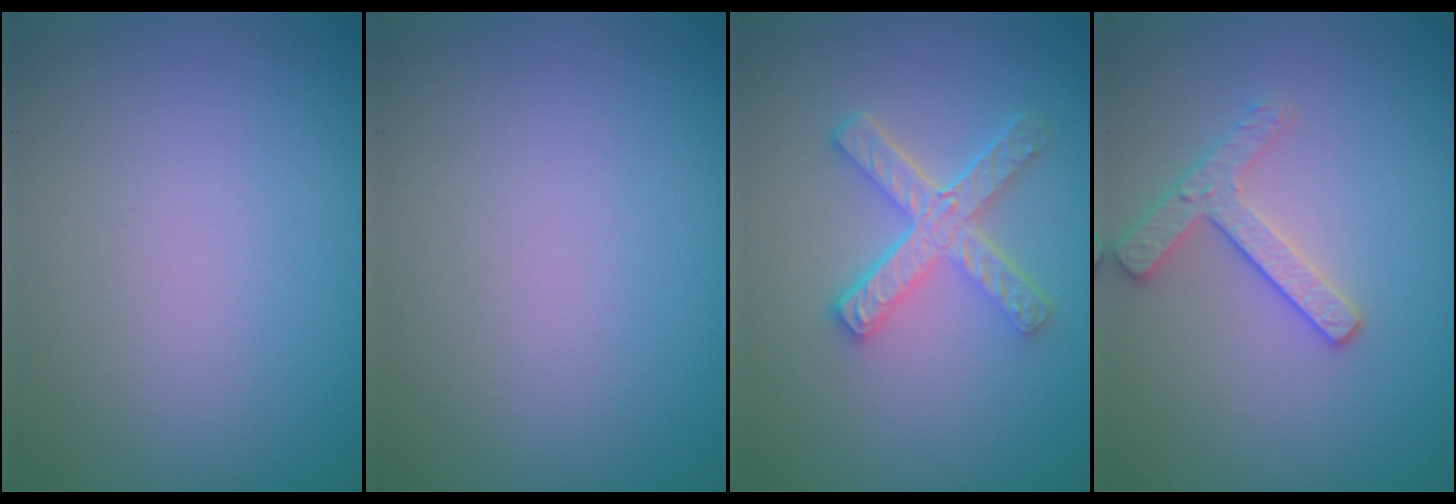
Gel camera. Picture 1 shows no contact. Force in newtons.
{"total": 0.0}
{"total": 4.6, "press": 3.3, "slide": 3.2}
{"total": 2.5, "press": 2.4, "slide": 0.5}